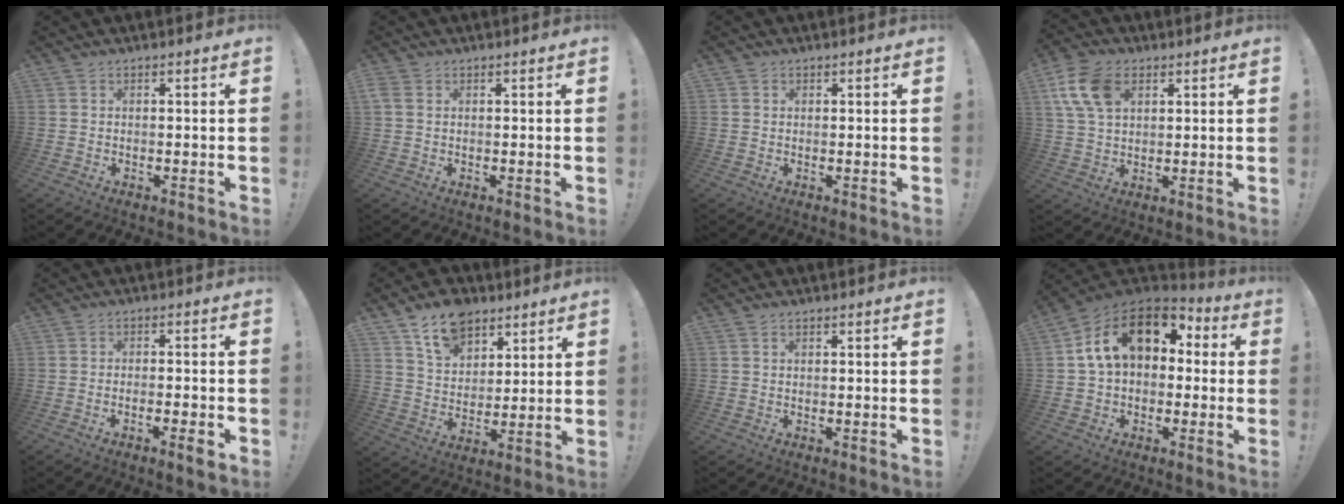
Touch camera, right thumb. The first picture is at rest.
{"total": 2.0, "force": [0.7, 1.4, 1.2], "torque": [-0.028, 0.007, 0.015]}
{"total": 1.0, "force": [0.5, 0.9, -0.1], "torque": [0.004, 0.001, 0.009]}
{"total": 11.9, "force": [4.7, 7.8, 7.6], "torque": [-0.160, 0.001, 0.090]}
{"total": 4.0, "force": [-2.1, 0.1, 3.4], "torque": [-0.047, 0.003, -0.032]}
{"total": 12.8, "force": [8.6, 8.2, 4.7], "torque": [-0.078, -0.050, 0.165]}
{"total": 0.6, "force": [0.4, 0.4, 0.2], "torque": [-0.002, -0.001, 0.007]}
{"total": 18.0, "force": [5.7, 11.4, 12.7], "torque": [-0.205, -0.003, 0.101]}